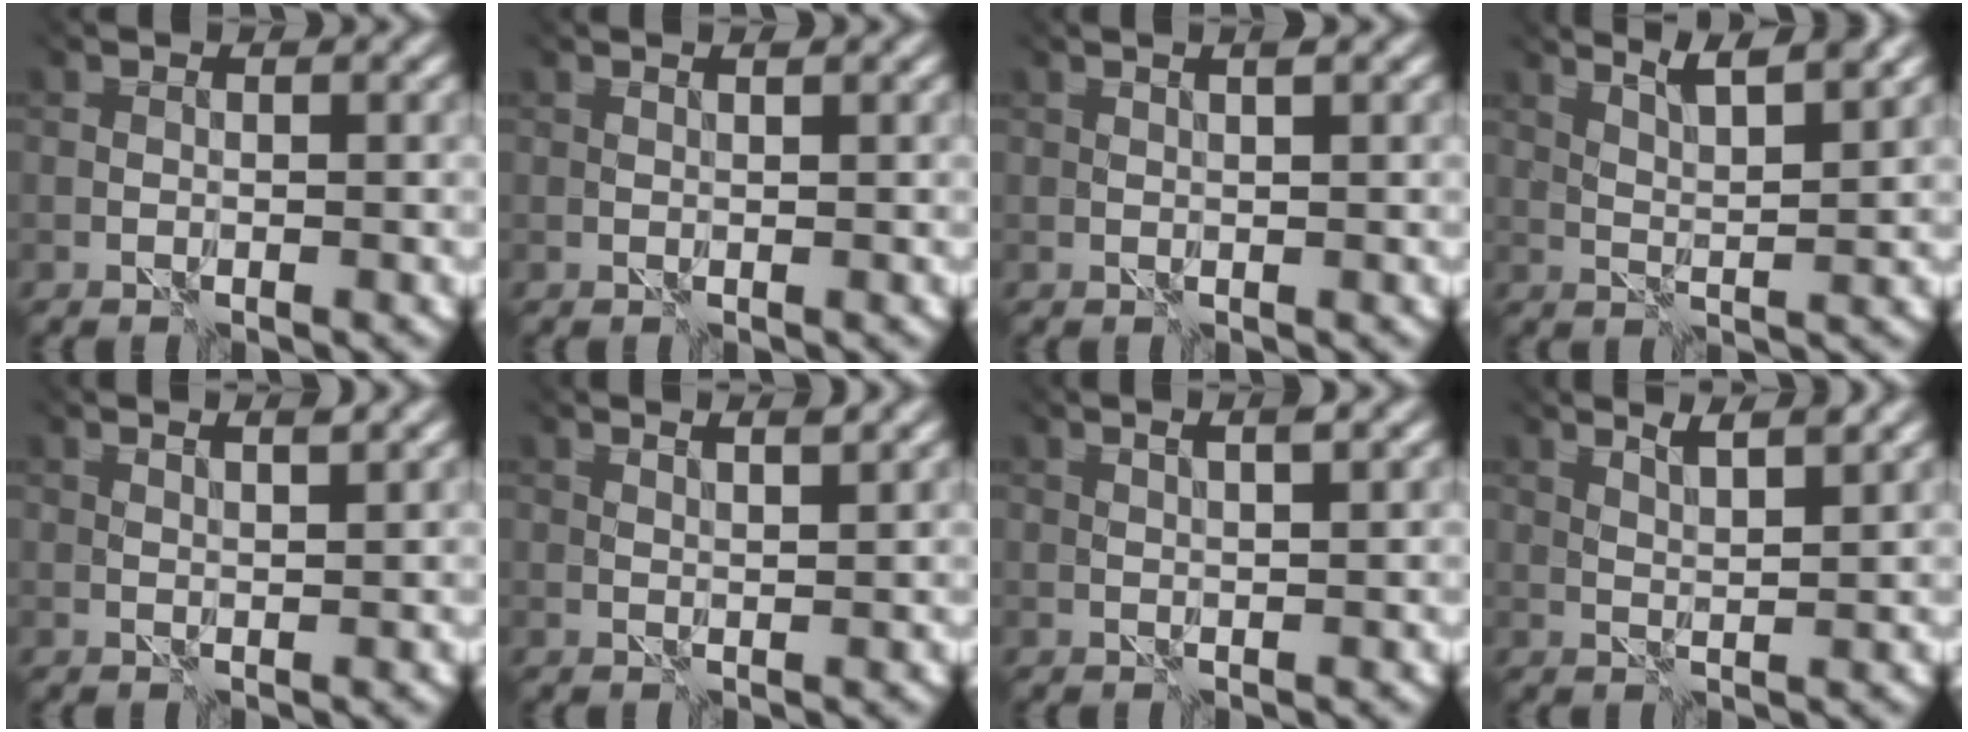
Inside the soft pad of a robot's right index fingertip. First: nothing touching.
{"total": 0.7, "force": [0.7, 0.0, 0.2], "torque": [-0.010, 0.002, 0.010]}
{"total": 0.7, "force": [0.4, -0.6, 0.1], "torque": [-0.003, 0.000, 0.017]}
{"total": 4.3, "force": [3.7, 0.2, 2.2], "torque": [-0.026, 0.015, 0.056]}
{"total": 2.2, "force": [2.2, -0.3, 0.3], "torque": [-0.003, 0.008, 0.026]}
{"total": 3.0, "force": [3.0, 0.0, 0.8], "torque": [-0.008, 0.016, 0.036]}
{"total": 1.4, "force": [1.2, -0.4, 0.5], "torque": [0.005, 0.004, 0.016]}
{"total": 2.7, "force": [2.4, -0.3, 1.2], "torque": [-0.018, 0.007, 0.044]}